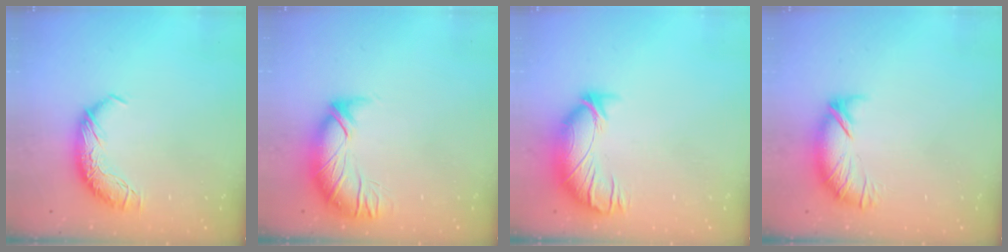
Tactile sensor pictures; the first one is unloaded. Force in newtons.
{"total": 2.8, "press": 1.3, "slide": 2.5}
{"total": 3.2, "press": 2.5, "slide": 2.0}
{"total": 4.1, "press": 3.7, "slide": 1.7}